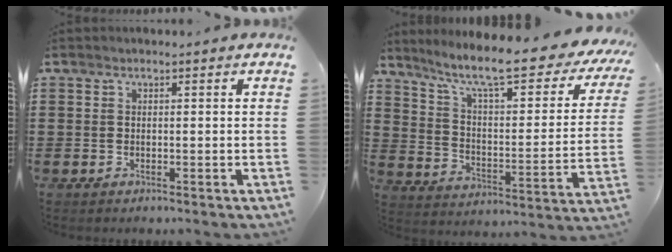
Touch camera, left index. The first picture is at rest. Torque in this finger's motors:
{"motor_torque": [2.14, 0.00, 1.05, 0.21]}